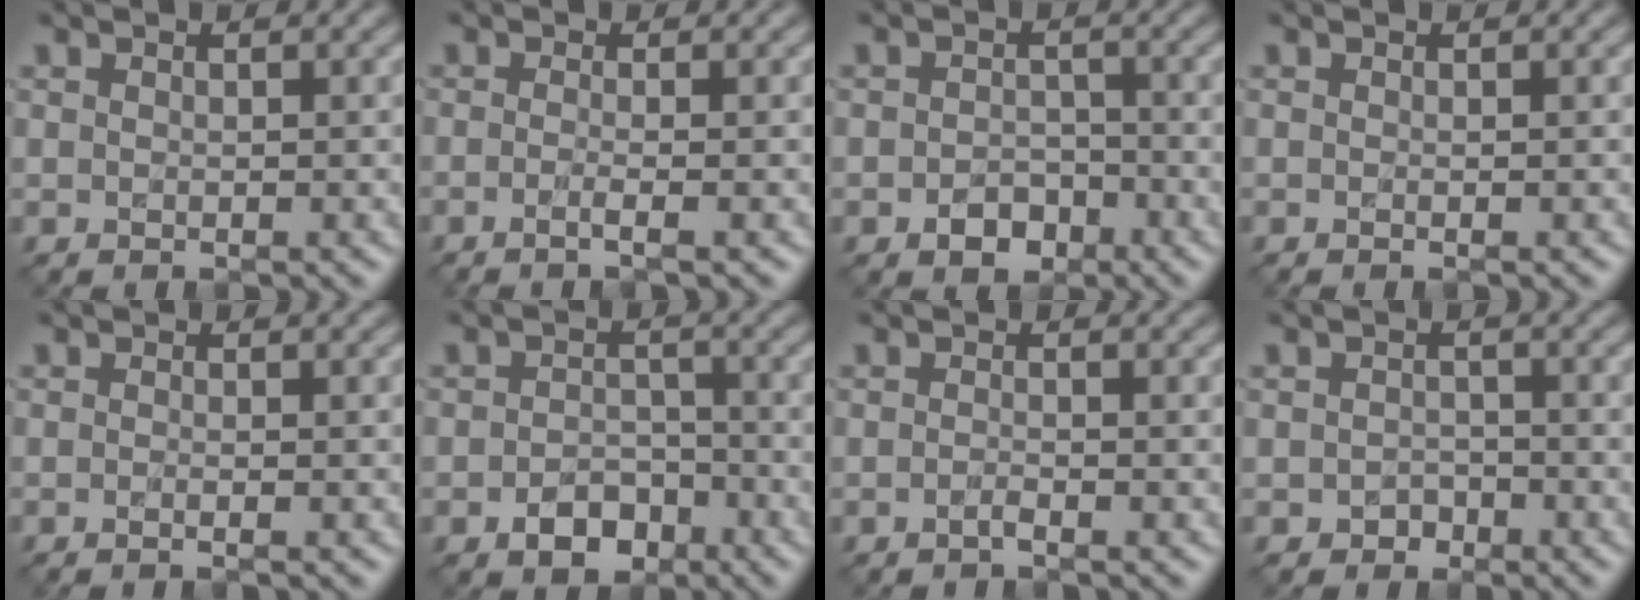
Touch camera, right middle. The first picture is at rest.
{"total": 2.1, "force": [-0.7, 0.7, 1.9], "torque": [-0.023, -0.005, -0.024]}
{"total": 2.5, "force": [-1.4, 1.8, 1.2], "torque": [-0.016, 0.004, -0.024]}
{"total": 0.9, "force": [-0.2, 0.4, 0.7], "torque": [-0.004, -0.007, -0.005]}
{"total": 1.5, "force": [-0.4, 0.7, 1.3], "torque": [-0.008, -0.007, -0.014]}
{"total": 3.1, "force": [-1.7, 2.1, 1.6], "torque": [-0.022, 0.003, -0.031]}
{"total": 0.8, "force": [-0.4, 0.2, 0.6], "torque": [-0.009, 0.002, -0.011]}
{"total": 1.2, "force": [-0.6, 0.9, 0.3], "torque": [0.000, 0.004, -0.011]}